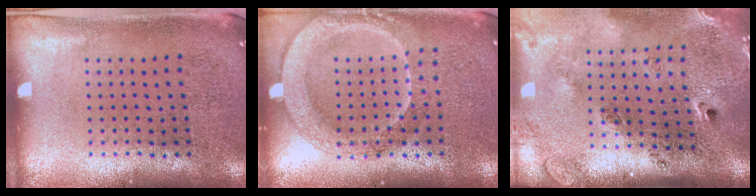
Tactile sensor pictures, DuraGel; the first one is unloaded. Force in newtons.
{"total": 2.0, "press": 1.8, "slide": 0.7}
{"total": 2.9, "press": 2.0, "slide": 2.1}